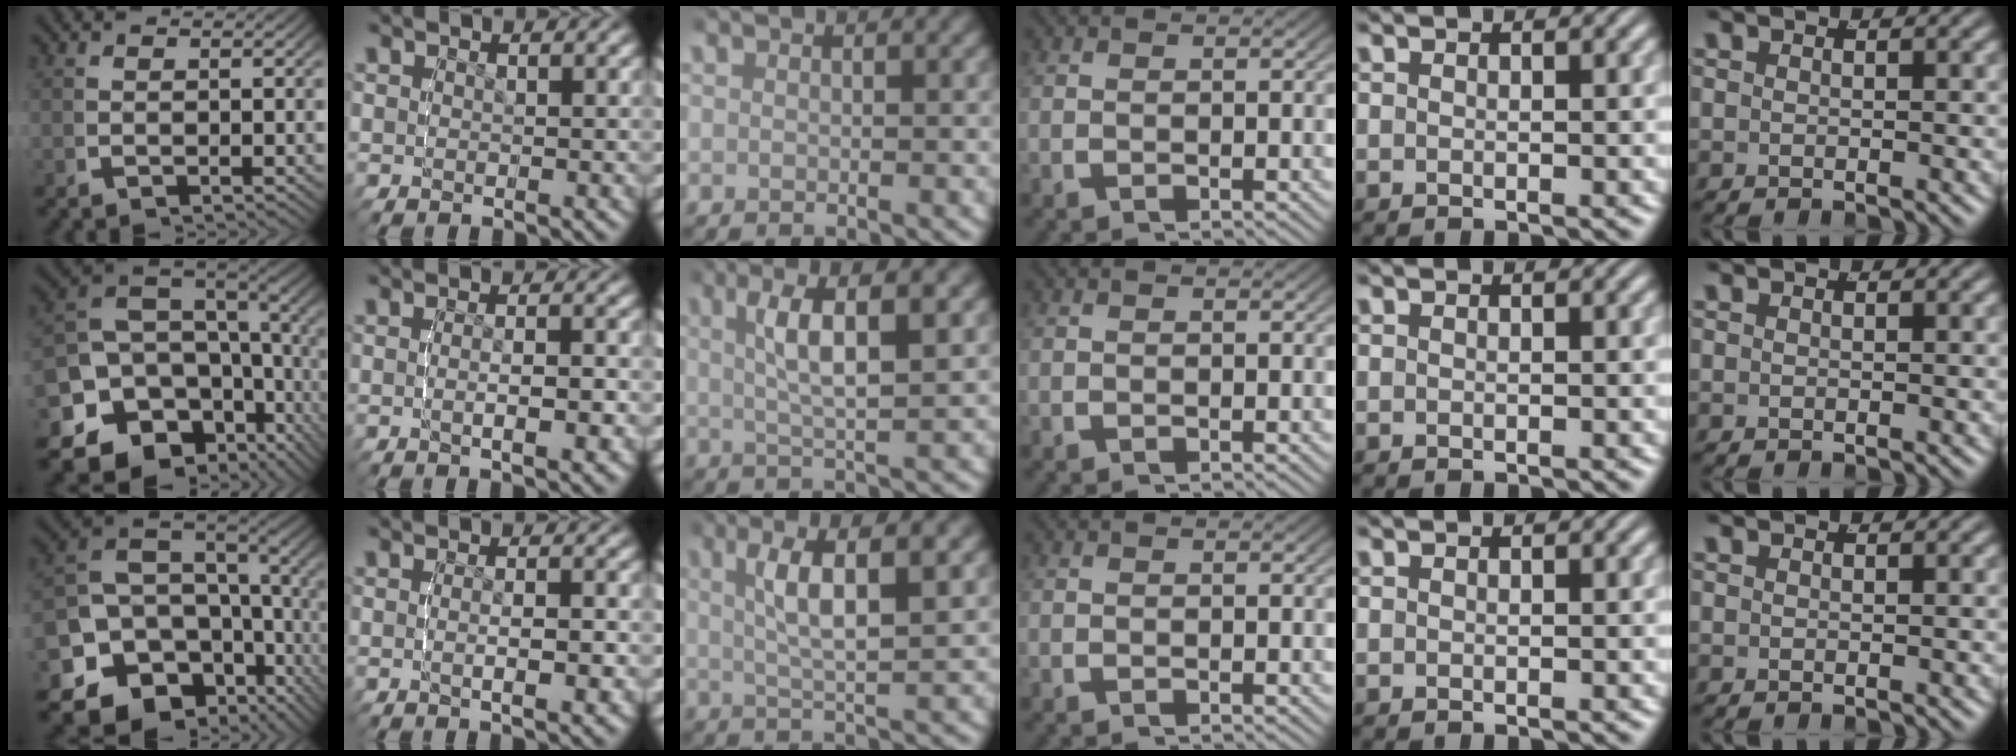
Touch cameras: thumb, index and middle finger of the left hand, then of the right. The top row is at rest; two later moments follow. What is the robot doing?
{"motion": "grasp_and_lifting", "object": "sponge"}